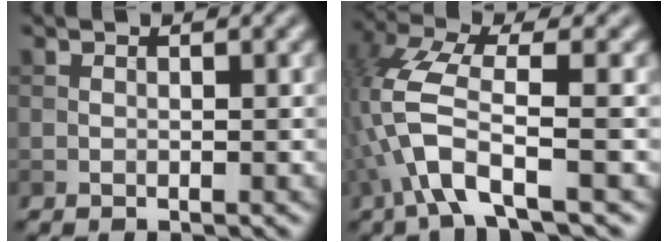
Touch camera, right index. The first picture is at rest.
{"total": 6.2, "force": [-2.4, 1.6, 5.4], "torque": [-0.126, 0.005, -0.057]}